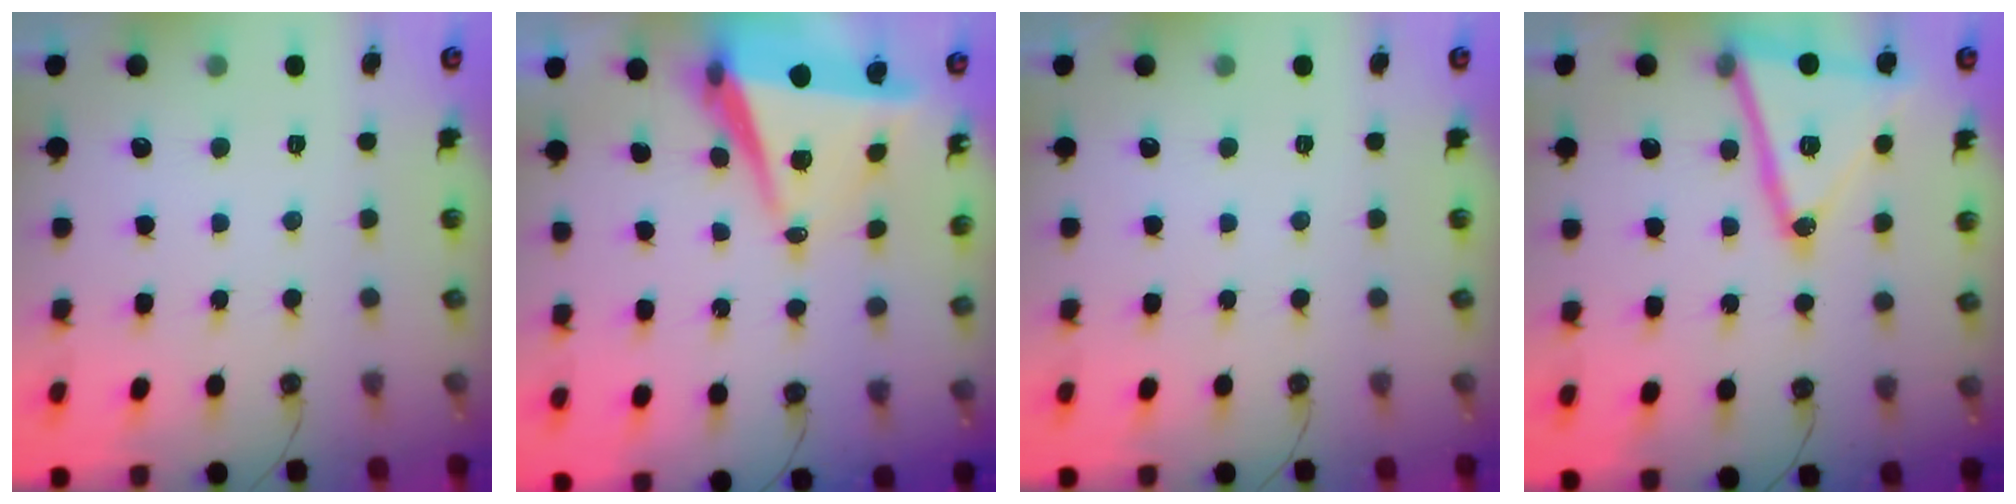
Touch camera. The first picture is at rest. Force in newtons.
{"total": 8.1, "press": 7.0, "slide": 4.0}
{"total": 0.0}
{"total": 21.0, "press": 20.7, "slide": 3.5}